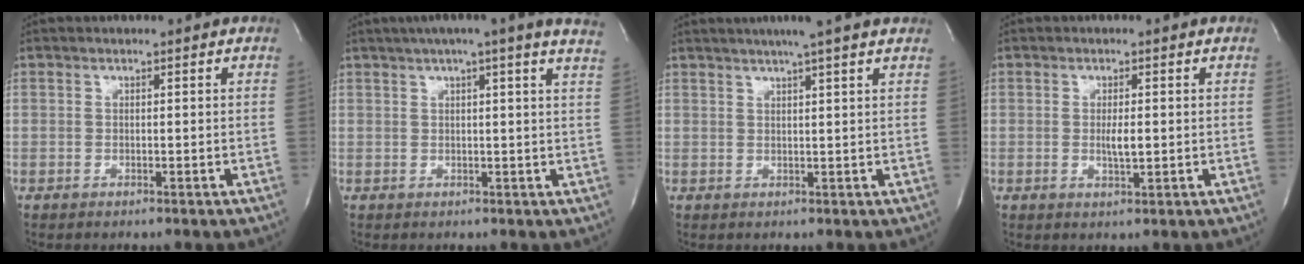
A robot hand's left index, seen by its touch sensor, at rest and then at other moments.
{"total": 13.5, "force": [10.6, -0.5, 8.4], "torque": [-0.130, 0.025, 0.119]}
{"total": 7.2, "force": [5.7, -0.8, 4.3], "torque": [-0.066, 0.019, 0.069]}
{"total": 2.5, "force": [-0.1, 0.5, 2.4], "torque": [-0.047, -0.003, -0.001]}